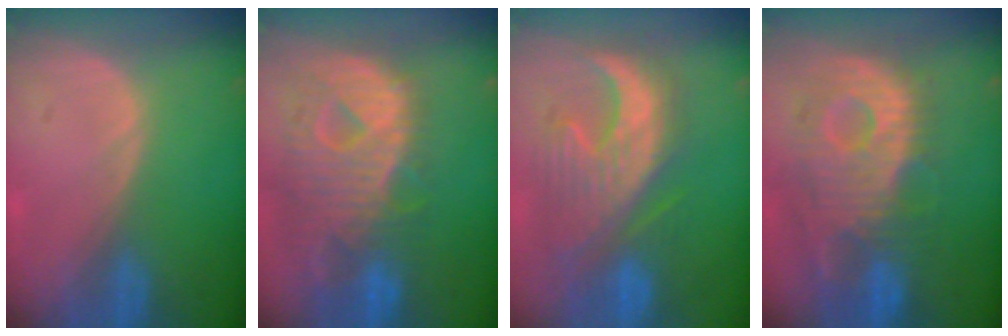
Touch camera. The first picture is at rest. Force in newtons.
{"total": 12.8, "press": 11.0, "slide": 6.7}
{"total": 11.1, "press": 10.7, "slide": 2.9}
{"total": 11.8, "press": 10.6, "slide": 5.2}